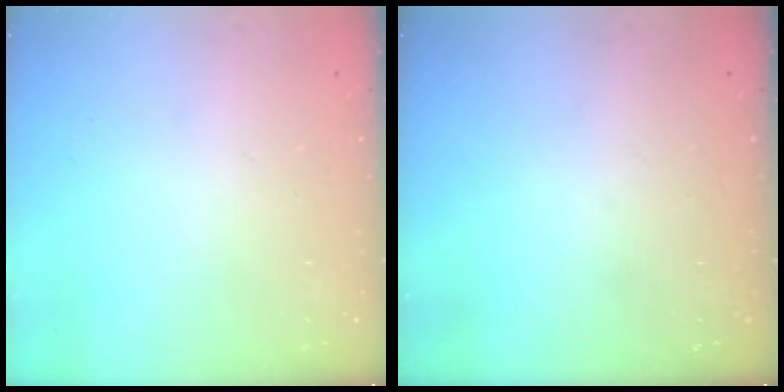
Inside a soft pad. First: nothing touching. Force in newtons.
{"total": 0.0}